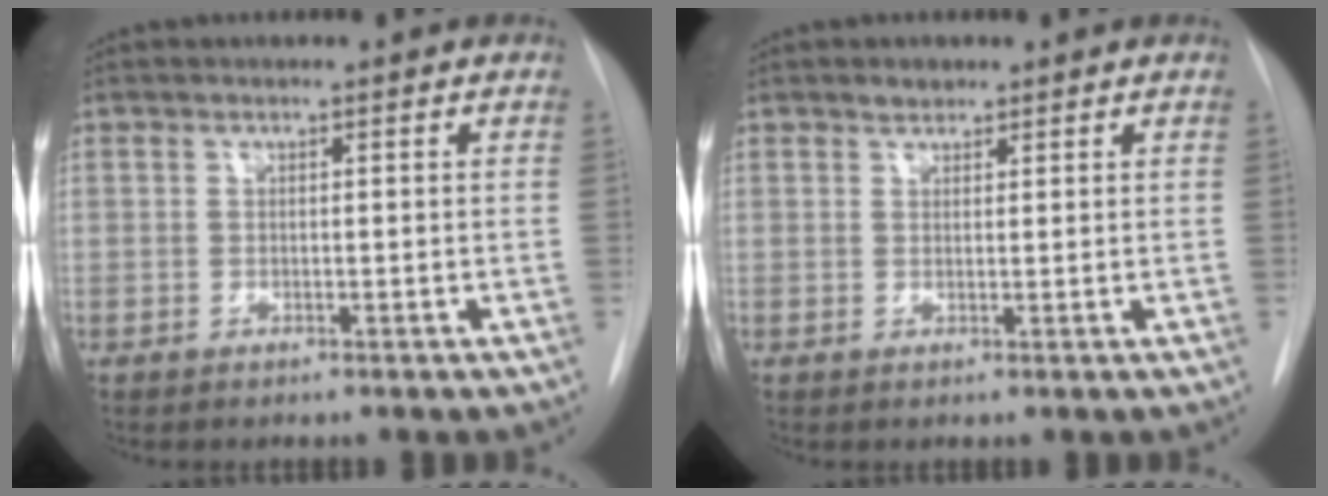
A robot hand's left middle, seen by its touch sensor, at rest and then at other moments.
{"total": 1.3, "force": [1.1, 0.7, 0.3], "torque": [-0.006, 0.000, 0.016]}